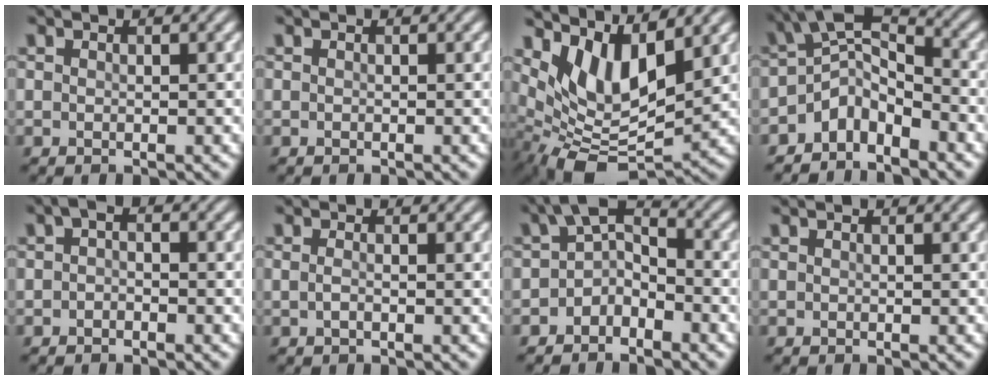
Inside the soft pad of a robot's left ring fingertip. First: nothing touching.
{"total": 0.0}
{"total": 7.3, "force": [2.7, 3.4, 5.8], "torque": [-0.108, -0.019, 0.061]}
{"total": 4.8, "force": [-3.2, 2.3, 2.8], "torque": [-0.042, 0.004, -0.072]}
{"total": 1.4, "force": [-0.3, 0.8, 1.1], "torque": [-0.020, 0.004, -0.010]}
{"total": 0.8, "force": [-0.2, 0.2, 0.7], "torque": [-0.019, 0.000, -0.006]}
{"total": 3.6, "force": [-1.4, 2.3, 2.4], "torque": [-0.034, 0.012, -0.036]}
{"total": 0.0}